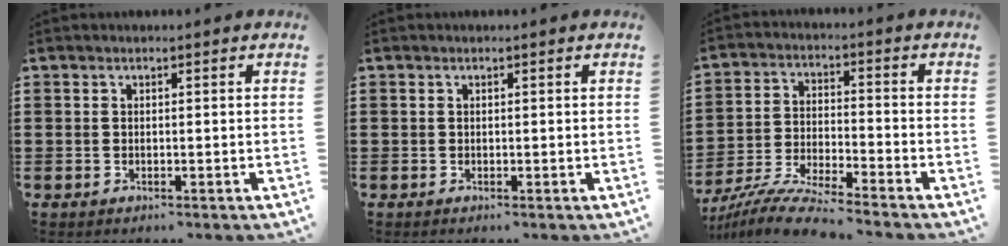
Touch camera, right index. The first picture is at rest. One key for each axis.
{"total": 0.0}
{"total": 7.6, "fx": -7.2, "fy": -0.3, "fz": 2.5, "tx": -0.066, "ty": -0.007, "tz": -0.145}